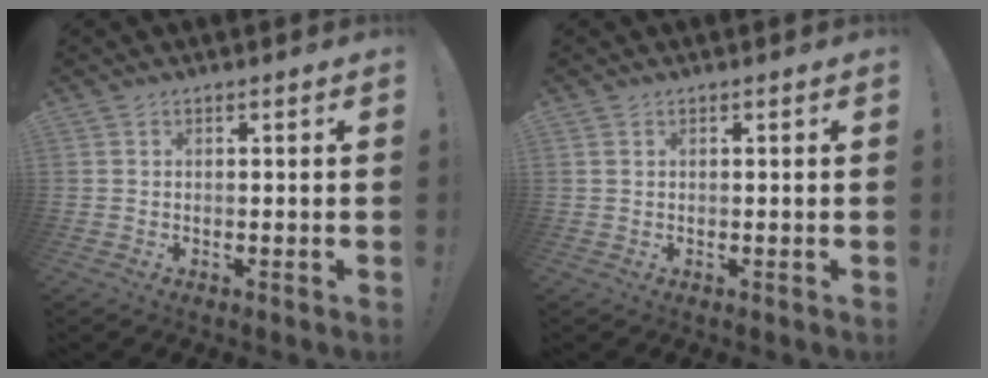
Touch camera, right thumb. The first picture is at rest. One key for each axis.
{"total": 0.6, "fx": 0.4, "fy": 0.2, "fz": 0.3, "tx": -0.007, "ty": 0.002, "tz": 0.008}